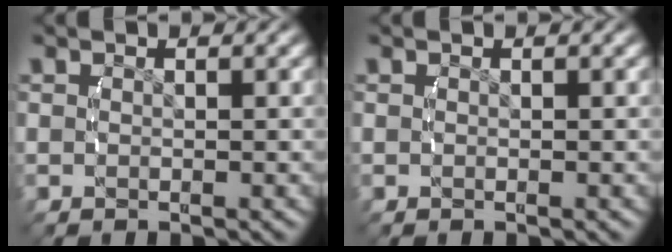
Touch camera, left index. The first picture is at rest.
{"total": 0.0}